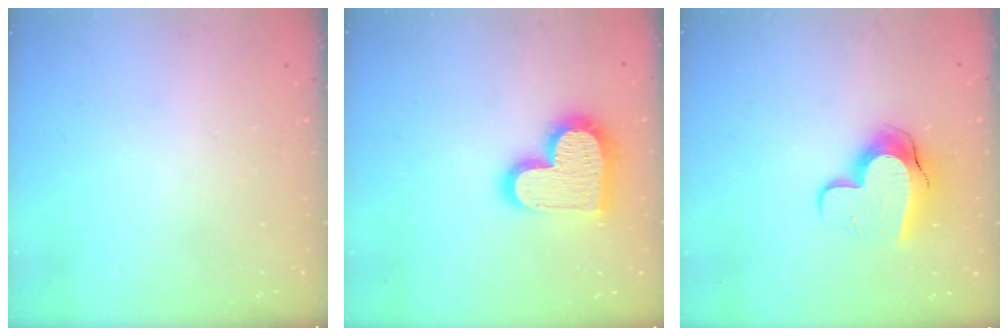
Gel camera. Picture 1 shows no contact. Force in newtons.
{"total": 17.8, "press": 17.8, "slide": 1.1}
{"total": 11.2, "press": 11.2, "slide": 1.0}